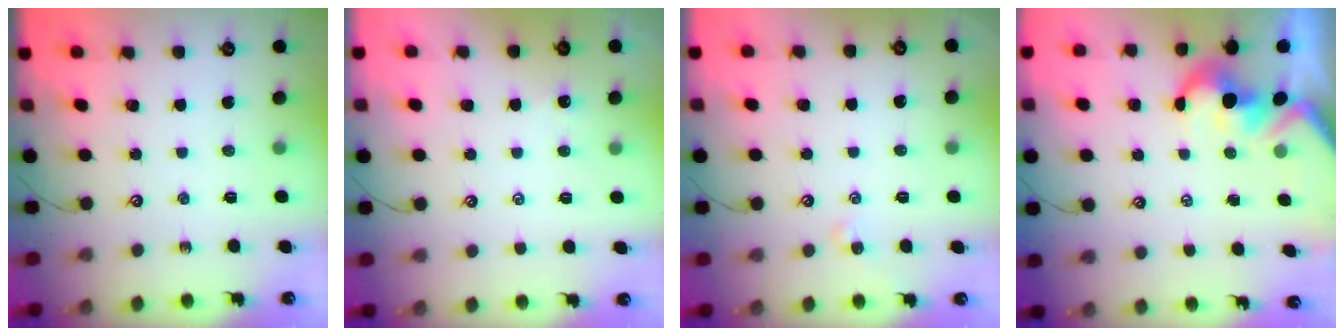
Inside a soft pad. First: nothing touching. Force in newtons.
{"total": 2.5, "press": 2.5, "slide": 0.3}
{"total": 0.0}
{"total": 3.3, "press": 3.1, "slide": 1.2}